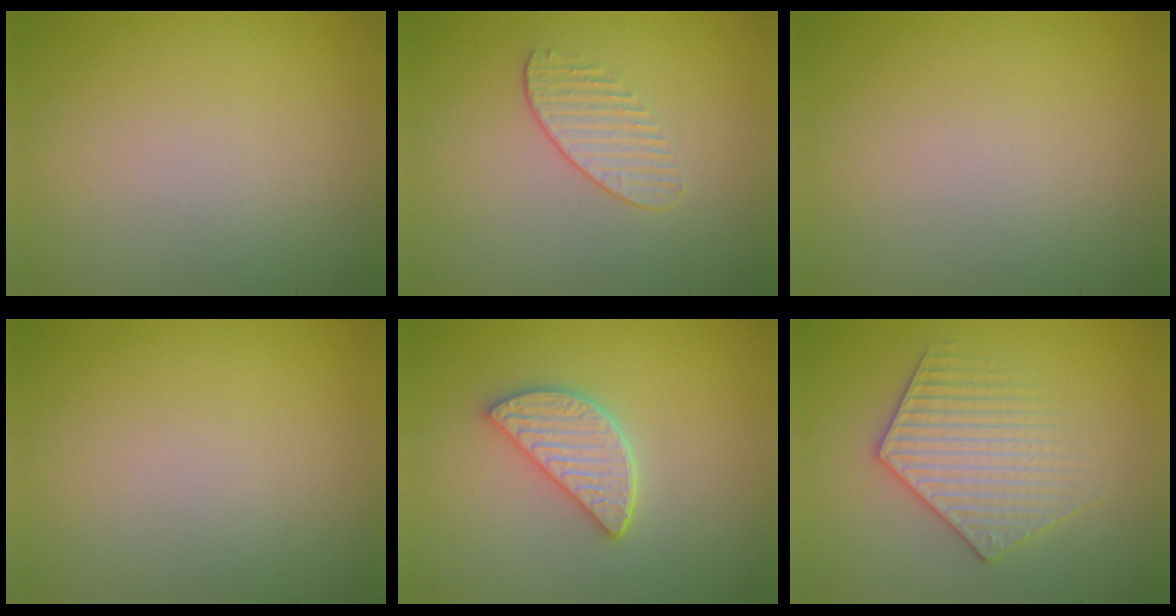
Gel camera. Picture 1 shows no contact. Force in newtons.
{"total": 1.6, "press": 1.1, "slide": 1.2}
{"total": 0.0}
{"total": 0.0}
{"total": 3.9, "press": 3.3, "slide": 2.1}
{"total": 3.5, "press": 3.4, "slide": 0.7}